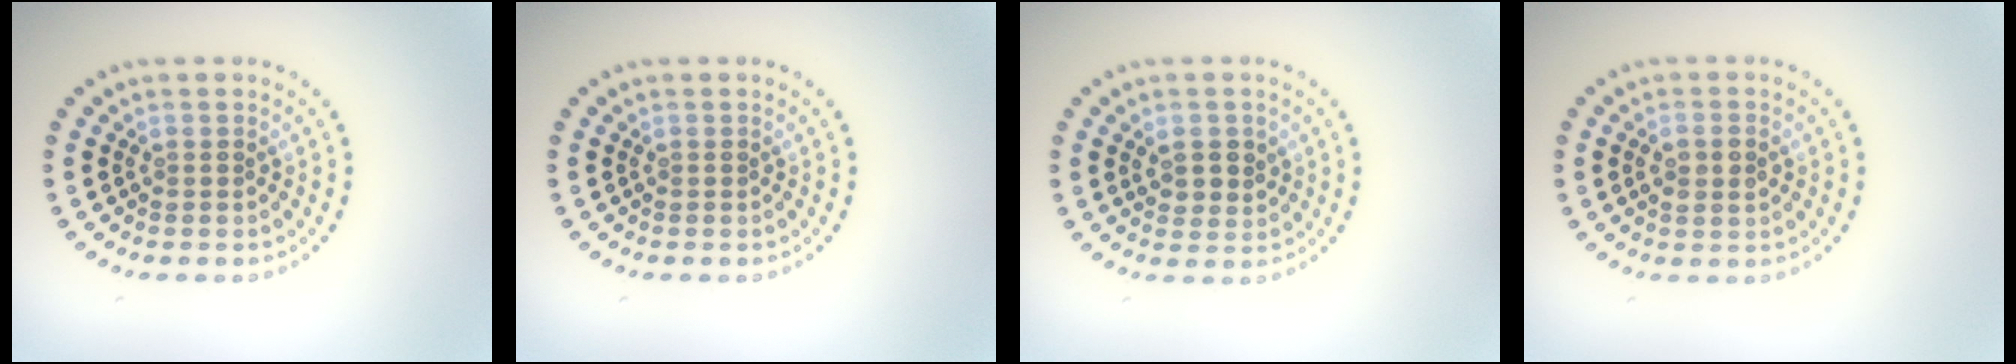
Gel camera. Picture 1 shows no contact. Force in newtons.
{"total": 0.0}
{"total": 2.3, "press": 2.2, "slide": 0.7}
{"total": 2.1, "press": 2.0, "slide": 0.4}